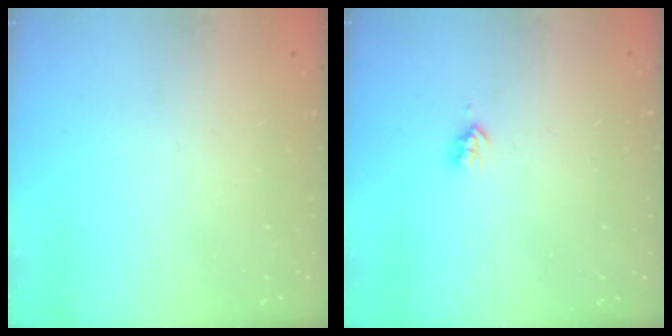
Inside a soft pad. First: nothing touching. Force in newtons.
{"total": 3.1, "press": 3.1, "slide": 0.4}